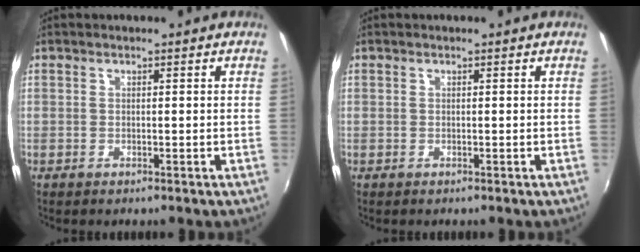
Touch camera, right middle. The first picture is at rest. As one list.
[{"total": 0.0}]